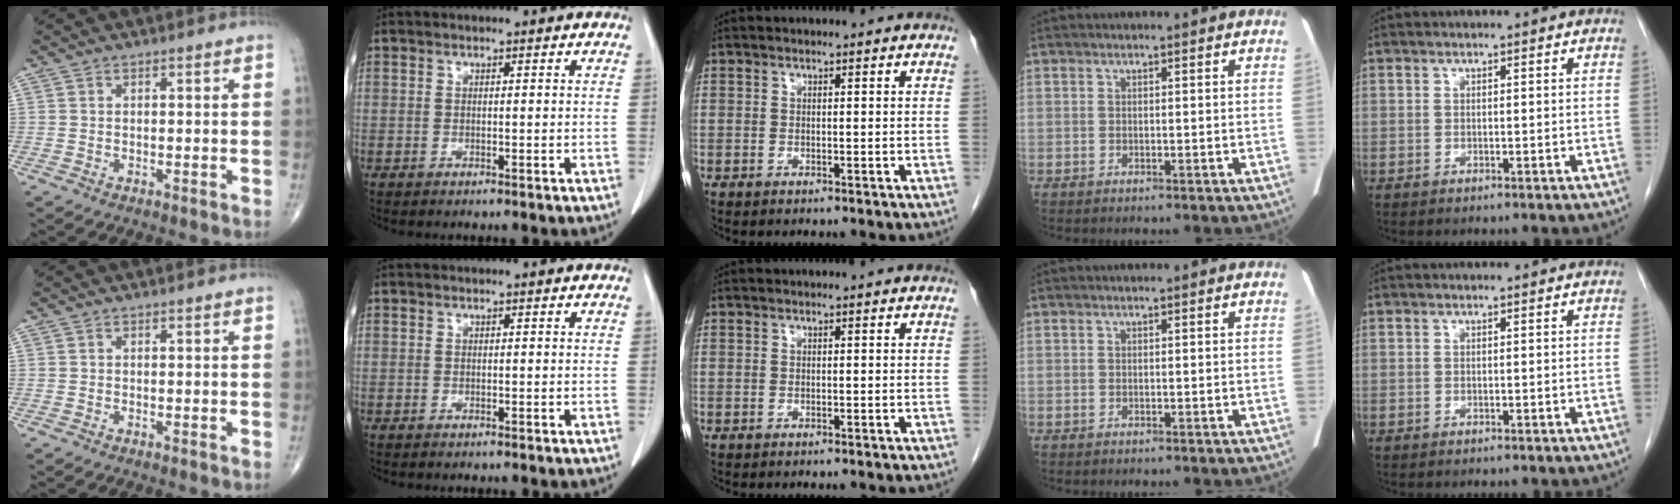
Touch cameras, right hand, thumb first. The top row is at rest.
{}